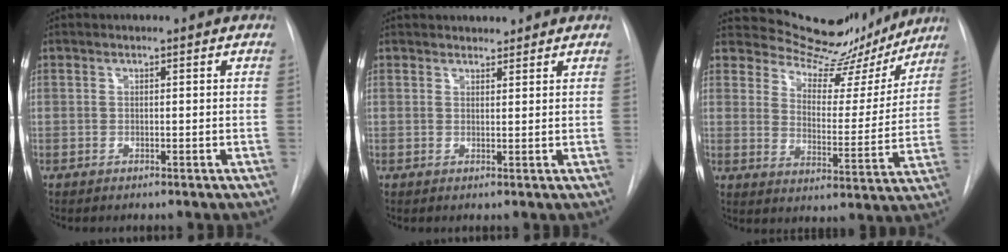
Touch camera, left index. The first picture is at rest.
{"total": 3.9, "force": [3.6, 1.2, 0.5], "torque": [-0.003, 0.015, 0.050]}
{"total": 15.0, "force": [14.2, 4.3, 2.4], "torque": [-0.022, -0.032, 0.181]}